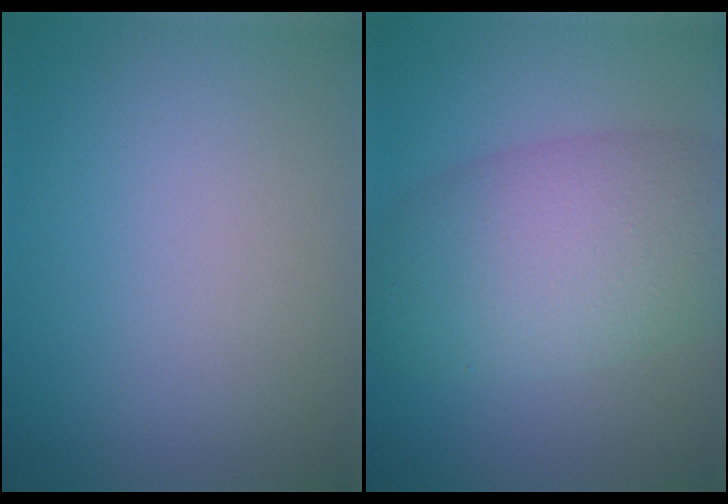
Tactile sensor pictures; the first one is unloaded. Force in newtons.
{"total": 8.6, "press": 8.6, "slide": 0.3}